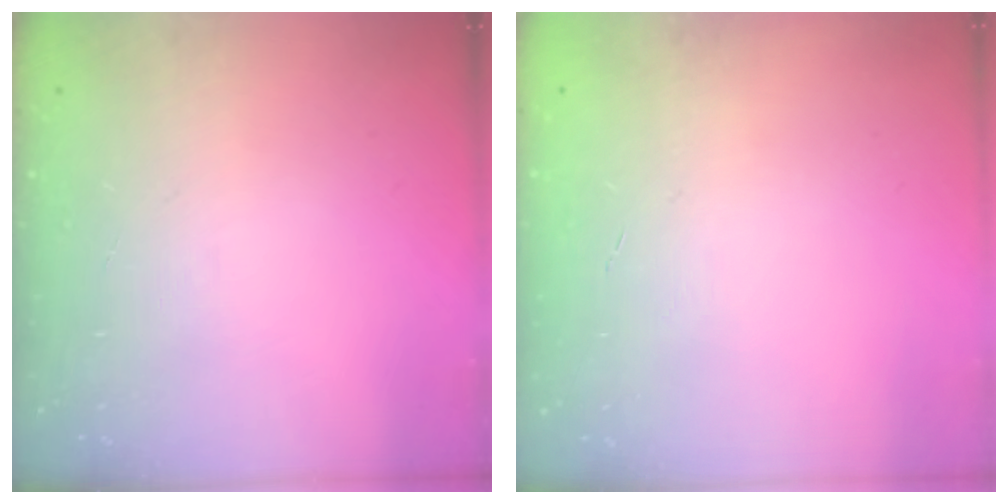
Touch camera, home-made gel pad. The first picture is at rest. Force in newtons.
{"total": 0.0}